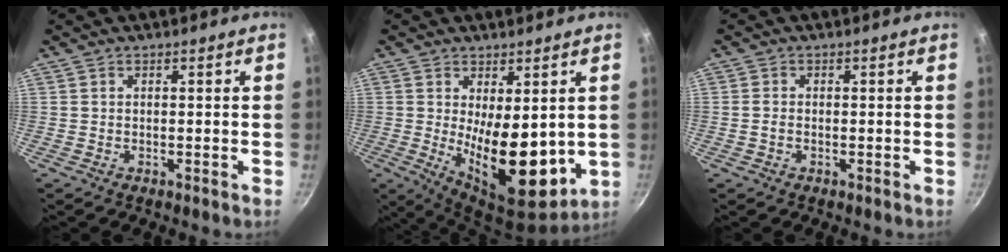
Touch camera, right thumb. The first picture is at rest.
{"total": 15.0, "force": [0.2, 6.9, 13.4], "torque": [-0.177, -0.038, 0.019]}
{"total": 1.5, "force": [-0.3, 1.1, 0.9], "torque": [-0.019, 0.006, -0.008]}